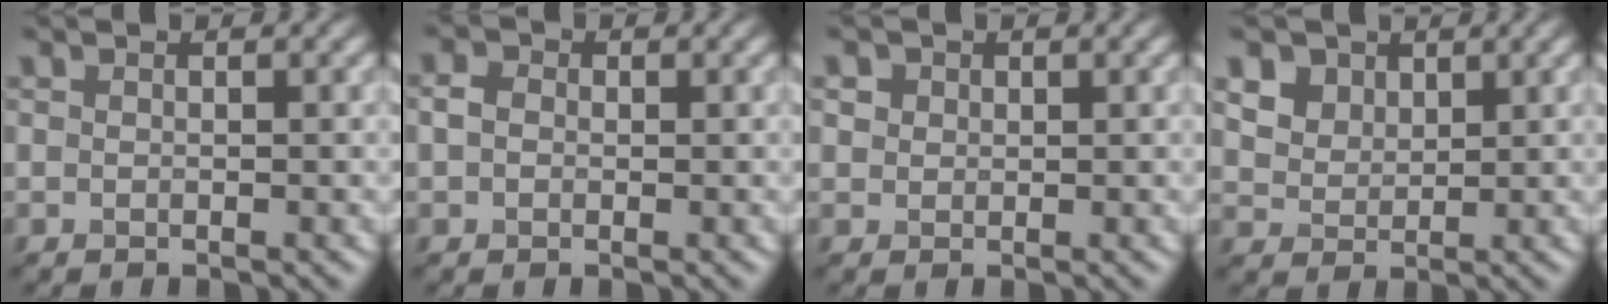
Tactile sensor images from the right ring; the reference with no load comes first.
{"total": 0.6, "force": [-0.5, 0.2, -0.3], "torque": [-0.017, 0.006, 0.011]}
{"total": 0.8, "force": [0.1, -0.1, -0.8], "torque": [-0.001, 0.000, 0.018]}
{"total": 4.1, "force": [3.0, 2.6, 1.0], "torque": [-0.078, 0.007, 0.085]}